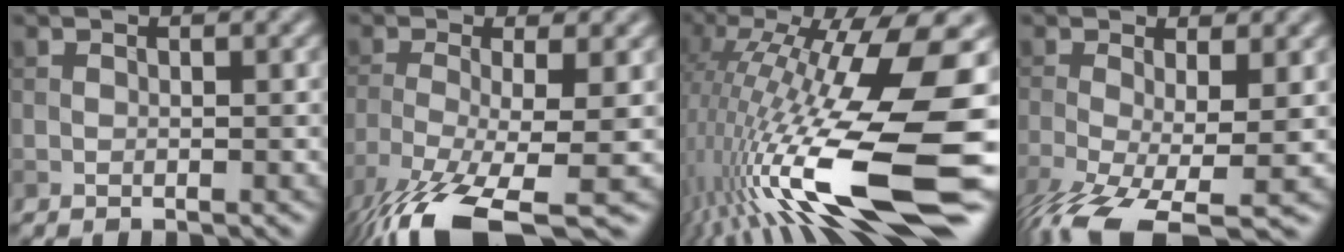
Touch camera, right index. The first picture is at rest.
{"total": 10.6, "force": [-6.6, 2.5, 8.0], "torque": [-0.153, -0.024, -0.120]}
{"total": 18.1, "force": [-3.2, 4.3, 17.2], "torque": [-0.322, 0.012, -0.056]}
{"total": 8.9, "force": [-4.3, 2.8, 7.2], "torque": [-0.150, -0.035, -0.072]}